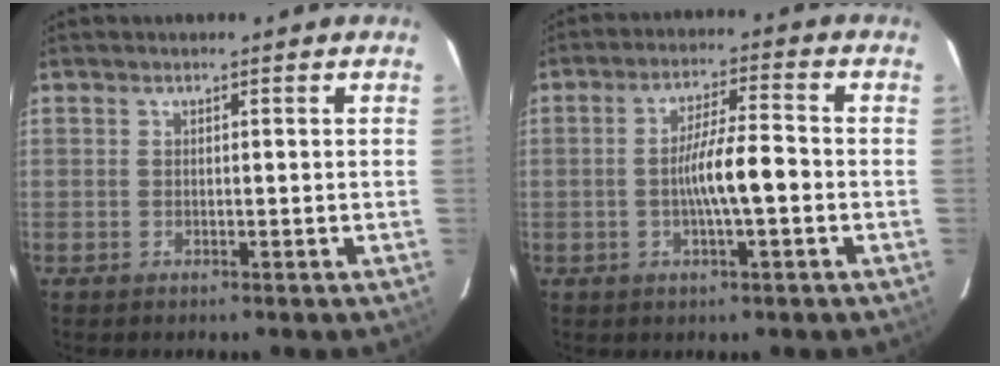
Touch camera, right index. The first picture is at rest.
{"total": 7.2, "force": [-1.4, 0.7, 7.0], "torque": [-0.130, 0.008, -0.028]}